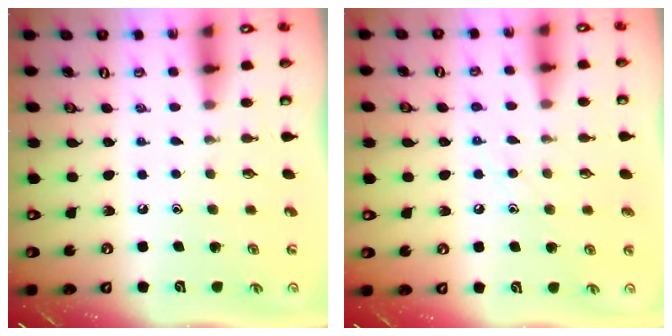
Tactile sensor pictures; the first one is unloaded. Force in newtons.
{"total": 6.4, "press": 6.4, "slide": 0.4}